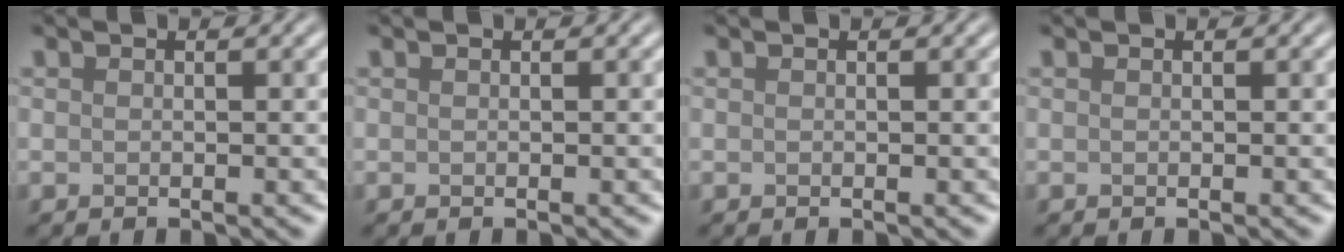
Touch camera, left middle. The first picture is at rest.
{"total": 0.0}
{"total": 0.0}
{"total": 0.0}